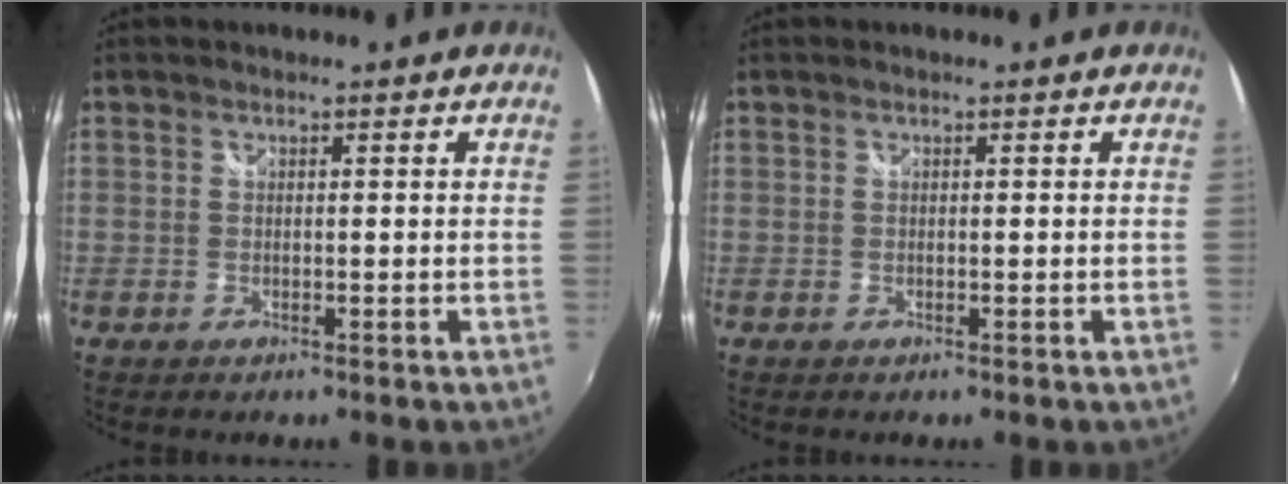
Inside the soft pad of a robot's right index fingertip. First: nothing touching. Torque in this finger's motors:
{"motor_torque": [0.00, 0.00, 0.00, 0.00]}